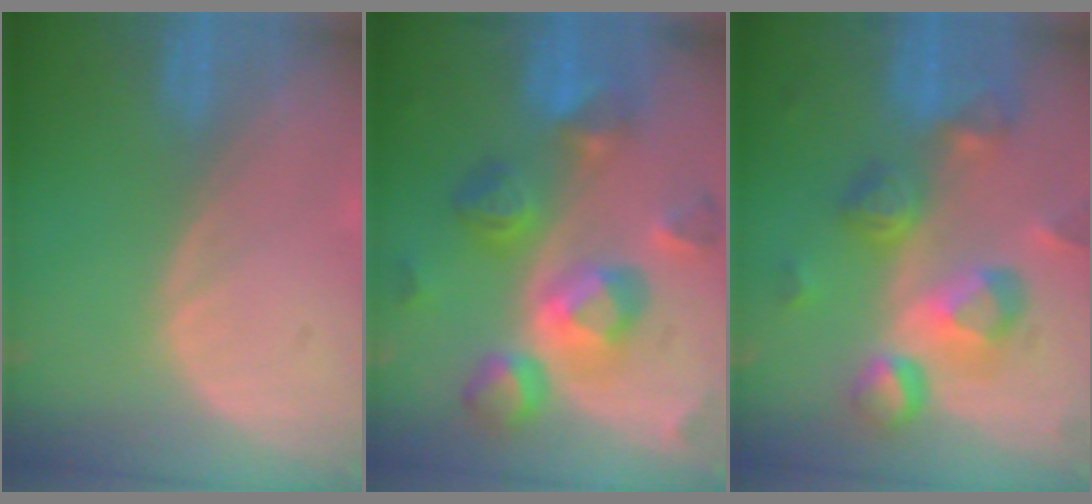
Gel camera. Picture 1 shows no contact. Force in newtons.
{"total": 11.4, "press": 11.4, "slide": 0.9}
{"total": 10.5, "press": 9.4, "slide": 4.7}